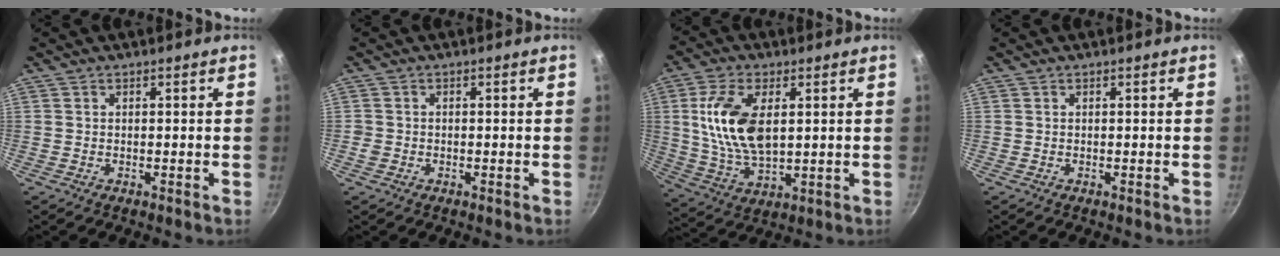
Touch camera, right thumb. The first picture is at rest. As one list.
[{"total": 1.4, "force": [-0.4, 1.3, 0.4], "torque": [-0.007, 0.002, -0.008]}, {"total": 14.2, "force": [2.8, 7.5, 11.7], "torque": [-0.219, -0.012, 0.060]}, {"total": 0.0}]